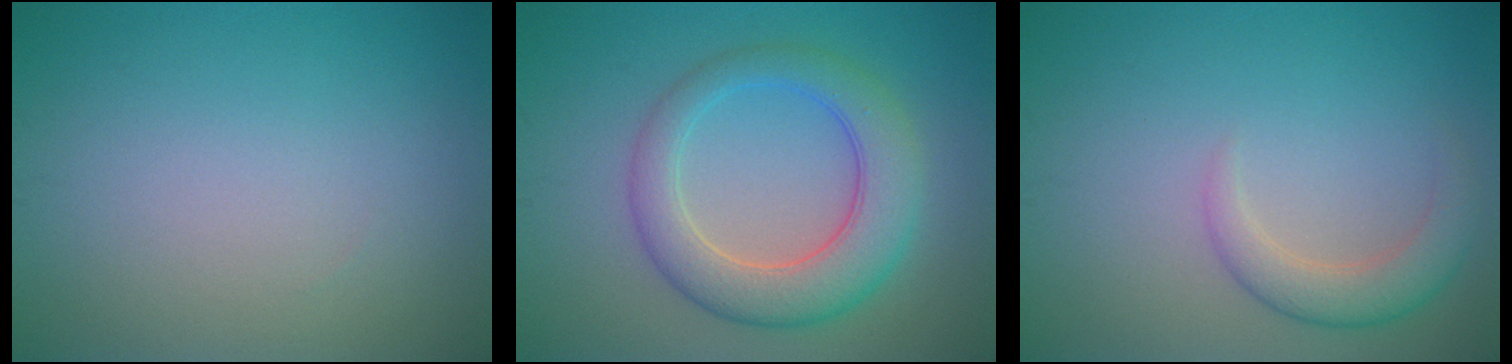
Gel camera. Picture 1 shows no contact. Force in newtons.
{"total": 6.3, "press": 6.3, "slide": 0.2}
{"total": 3.1, "press": 3.1, "slide": 0.3}